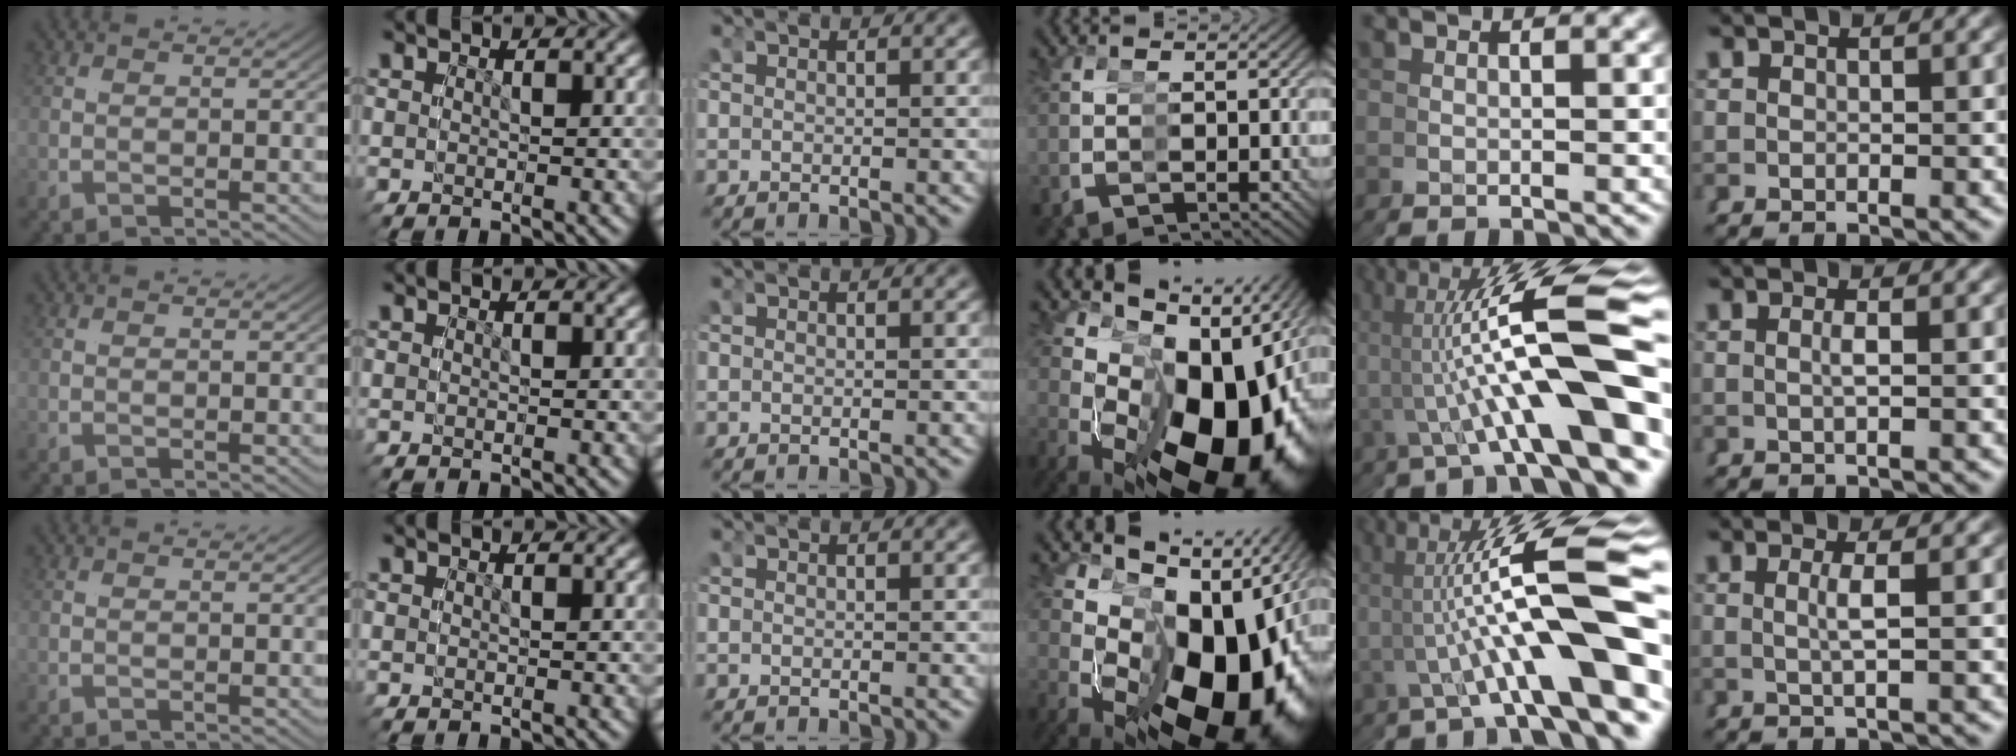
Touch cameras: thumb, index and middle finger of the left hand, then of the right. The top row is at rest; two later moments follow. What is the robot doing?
{"motion": "grasp_and_lifting", "object": "legos"}